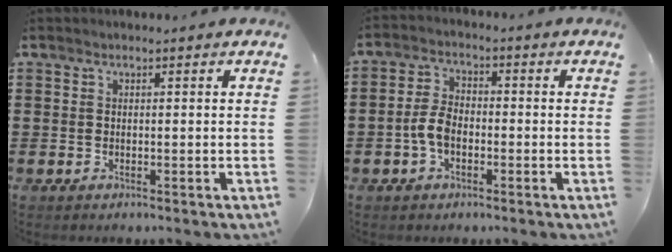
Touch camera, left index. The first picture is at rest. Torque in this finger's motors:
{"motor_torque": [1.39, 0.67, 0.21, 0.08]}